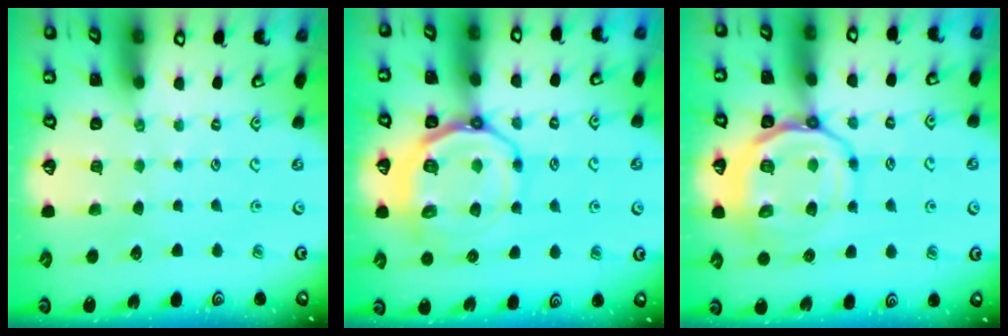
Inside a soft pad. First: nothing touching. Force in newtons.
{"total": 13.3, "press": 13.0, "slide": 2.9}
{"total": 14.0, "press": 13.9, "slide": 2.1}